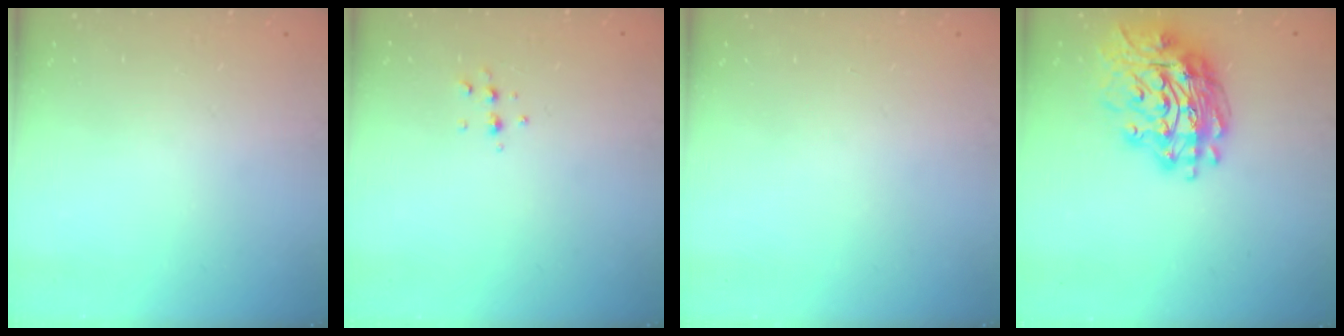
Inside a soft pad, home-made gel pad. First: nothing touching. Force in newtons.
{"total": 4.9, "press": 4.8, "slide": 1.1}
{"total": 0.0}
{"total": 17.2, "press": 17.1, "slide": 1.9}